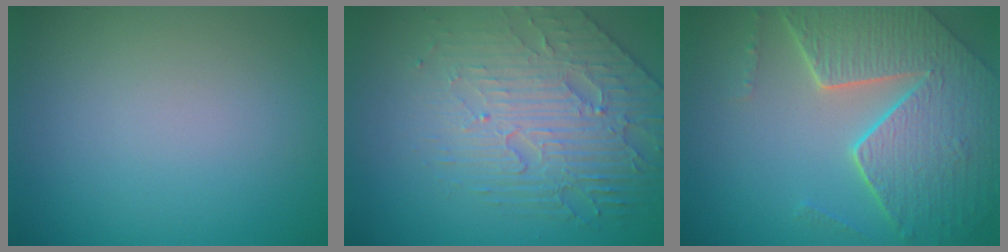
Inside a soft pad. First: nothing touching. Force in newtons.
{"total": 5.5, "press": 4.7, "slide": 2.9}
{"total": 8.3, "press": 5.9, "slide": 5.9}